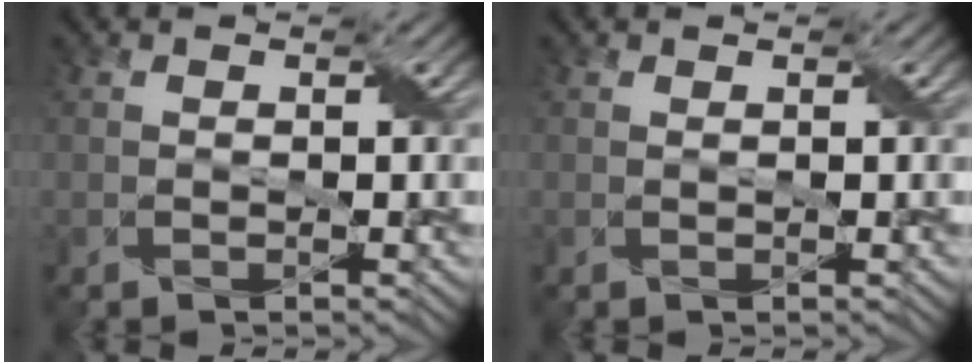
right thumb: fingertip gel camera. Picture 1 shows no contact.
{"total": 0.0}